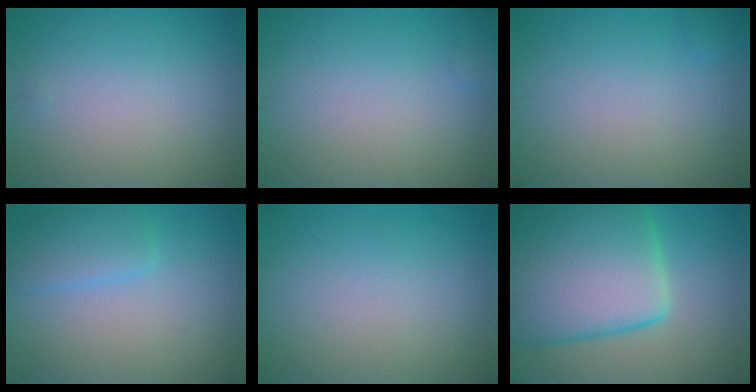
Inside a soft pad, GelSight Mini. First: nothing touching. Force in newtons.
{"total": 0.7, "press": 0.7, "slide": 0.0}
{"total": 0.9, "press": 0.9, "slide": 0.2}
{"total": 2.7, "press": 2.7, "slide": 0.0}
{"total": 0.0}
{"total": 14.0, "press": 14.0, "slide": 0.9}